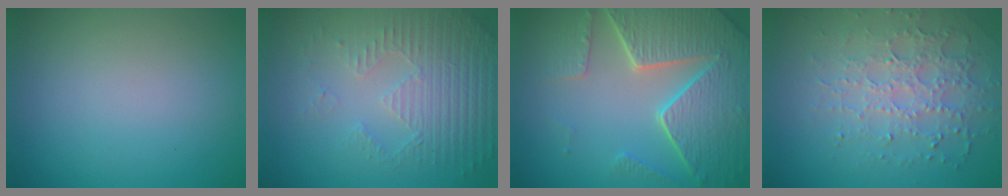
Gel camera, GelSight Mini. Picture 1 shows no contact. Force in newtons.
{"total": 5.1, "press": 3.5, "slide": 3.7}
{"total": 8.4, "press": 6.0, "slide": 5.8}
{"total": 4.2, "press": 3.8, "slide": 1.6}